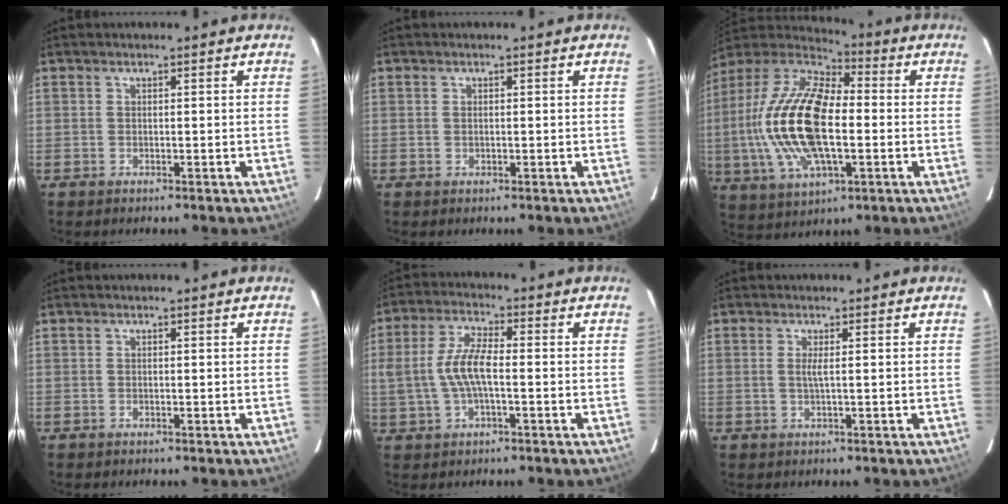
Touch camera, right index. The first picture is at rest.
{"total": 0.6, "force": [0.1, 0.4, 0.4], "torque": [-0.008, 0.001, 0.002]}
{"total": 22.7, "force": [-1.7, 10.6, 20.0], "torque": [-0.418, 0.003, -0.037]}
{"total": 0.0}
{"total": 8.2, "force": [-0.9, 3.0, 7.6], "torque": [-0.156, 0.007, -0.015]}
{"total": 1.4, "force": [0.2, -0.3, 1.4], "torque": [-0.028, -0.002, 0.003]}